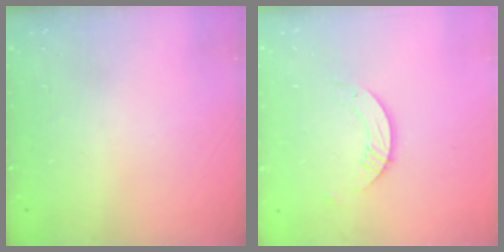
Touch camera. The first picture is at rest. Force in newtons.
{"total": 3.7, "press": 3.7, "slide": 0.3}